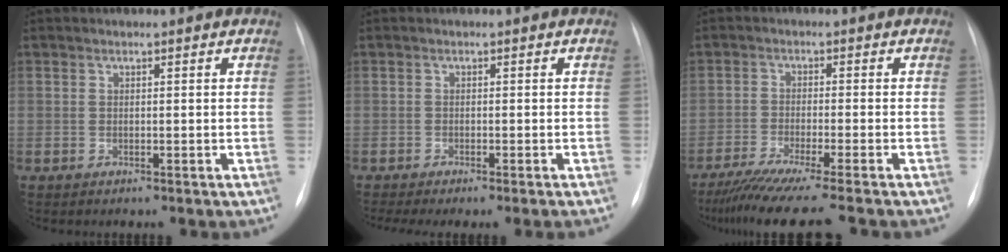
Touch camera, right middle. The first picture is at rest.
{"total": 4.7, "force": [-3.8, -0.6, 2.6], "torque": [-0.030, -0.006, -0.056]}
{"total": 11.3, "force": [-9.5, -1.3, 5.9], "torque": [-0.078, -0.040, -0.149]}